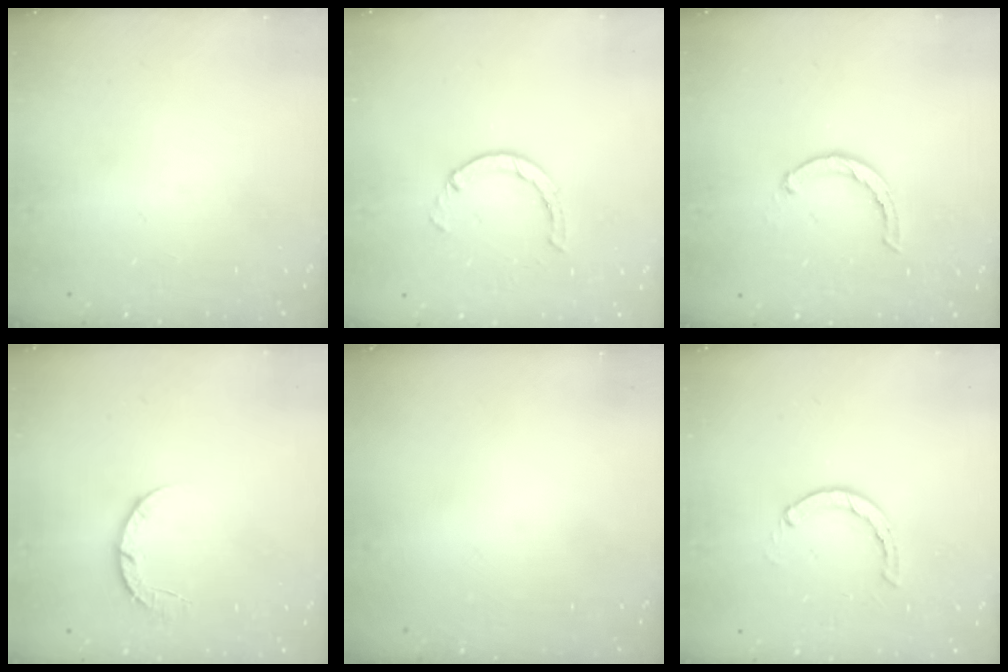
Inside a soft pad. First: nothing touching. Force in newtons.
{"total": 2.9, "press": 2.9, "slide": 0.4}
{"total": 3.1, "press": 3.0, "slide": 0.5}
{"total": 5.1, "press": 5.1, "slide": 0.7}
{"total": 0.0}
{"total": 2.8, "press": 2.7, "slide": 0.4}